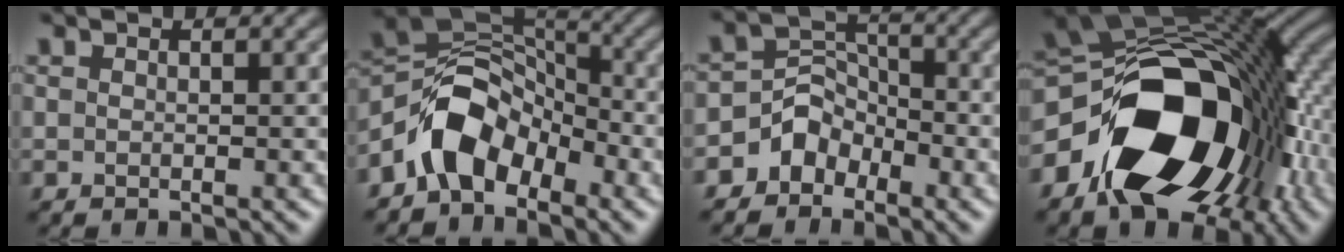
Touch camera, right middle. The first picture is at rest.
{"total": 6.8, "force": [-3.8, 4.3, 3.7], "torque": [-0.048, 0.010, -0.081]}
{"total": 3.5, "force": [-2.2, 2.5, 1.0], "torque": [-0.005, 0.010, -0.045]}
{"total": 18.6, "force": [-5.4, 11.9, 13.3], "torque": [-0.229, -0.026, -0.083]}